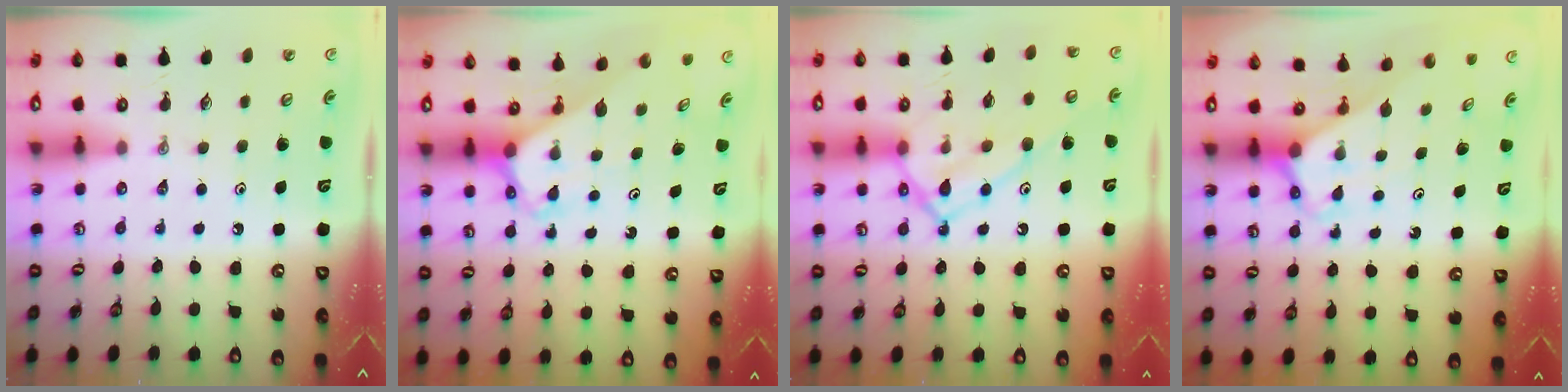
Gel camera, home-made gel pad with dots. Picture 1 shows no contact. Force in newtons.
{"total": 2.8, "press": 2.8, "slide": 0.2}
{"total": 13.9, "press": 13.9, "slide": 0.5}
{"total": 2.8, "press": 2.8, "slide": 0.1}